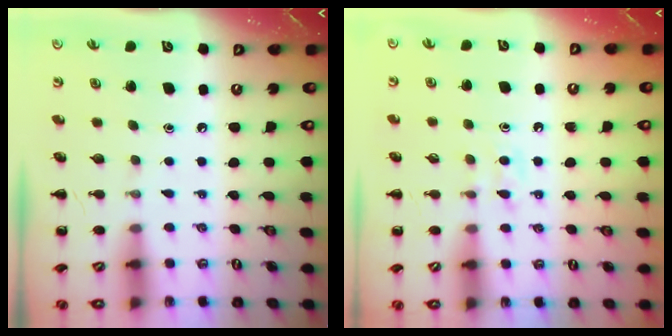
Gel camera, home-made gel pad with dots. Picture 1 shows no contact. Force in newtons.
{"total": 4.9, "press": 4.7, "slide": 1.4}